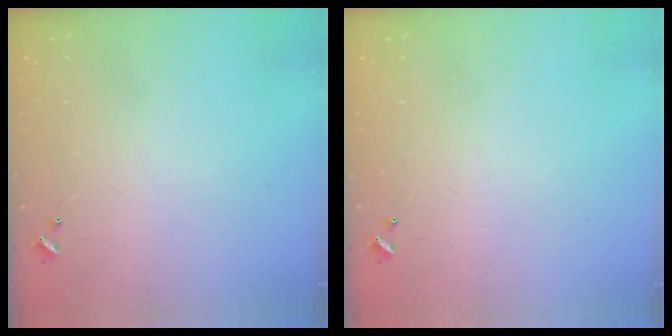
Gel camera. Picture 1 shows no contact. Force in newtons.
{"total": 0.0}